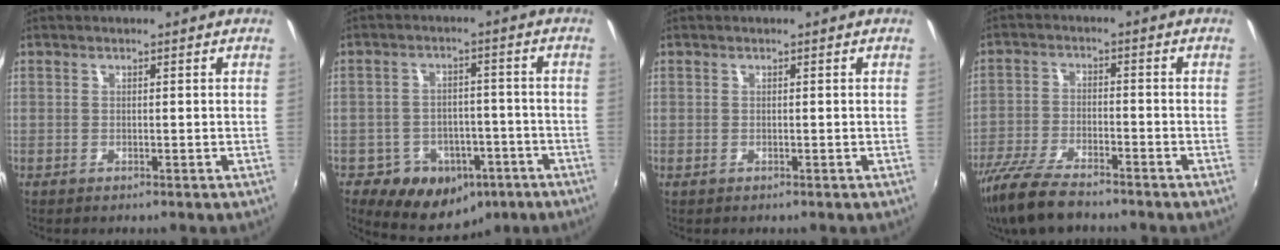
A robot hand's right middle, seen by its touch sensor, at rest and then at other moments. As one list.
[{"total": 20.3, "force": [-13.9, 10.9, 9.9], "torque": [-0.188, 0.012, -0.185]}, {"total": 0.0}, {"total": 12.6, "force": [-10.2, 3.4, 6.6], "torque": [-0.156, -0.030, -0.193]}]